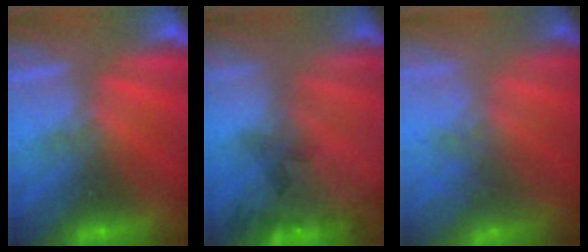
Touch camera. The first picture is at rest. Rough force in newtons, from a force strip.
{"total": 7.6}
{"total": 5.7}